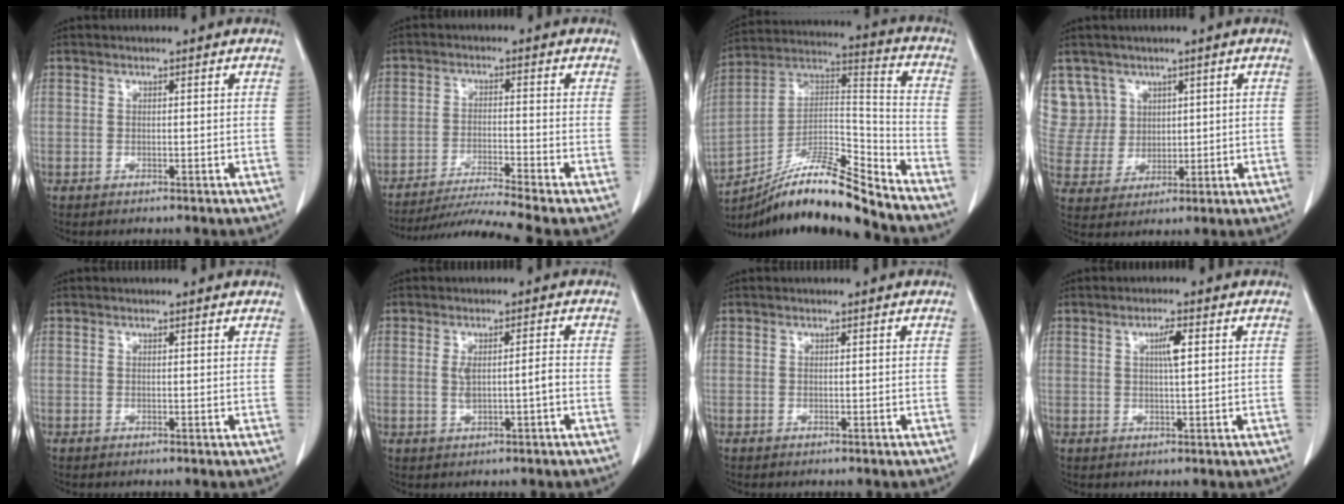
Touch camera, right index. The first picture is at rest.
{"total": 9.4, "force": [-8.3, -2.9, 3.4], "torque": [-0.050, -0.024, -0.146]}
{"total": 15.5, "force": [-13.2, 0.3, 8.1], "torque": [-0.137, 0.032, -0.232]}
{"total": 7.8, "force": [4.2, 6.5, -0.3], "torque": [0.004, 0.019, 0.097]}
{"total": 0.6, "force": [0.6, 0.1, 0.1], "torque": [-0.009, 0.001, 0.003]}
{"total": 3.3, "force": [-0.3, 0.5, 3.3], "torque": [-0.065, 0.005, 0.004]}
{"total": 0.0}
{"total": 2.9, "force": [0.8, 0.3, 2.8], "torque": [-0.049, 0.002, 0.014]}